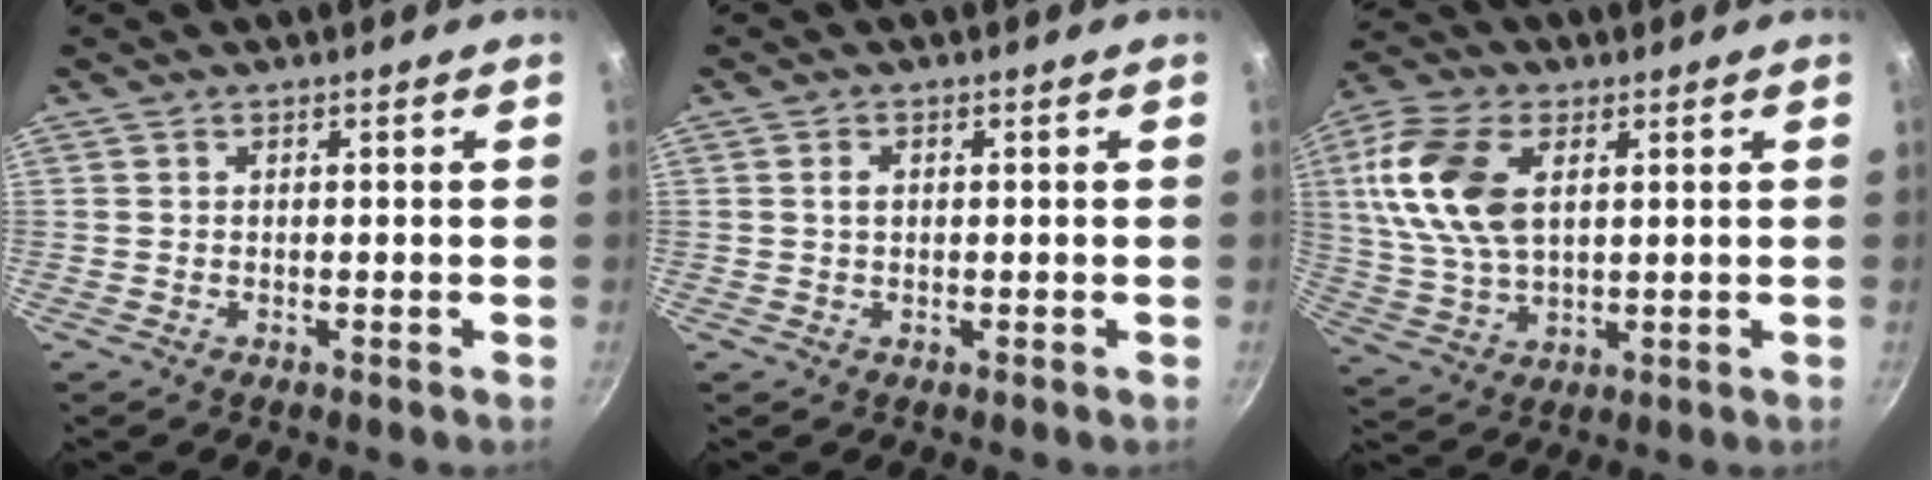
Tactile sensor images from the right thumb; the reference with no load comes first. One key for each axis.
{"total": 1.7, "fx": 0.3, "fy": 1.2, "fz": 1.2, "tx": -0.017, "ty": 0.003, "tz": 0.005}
{"total": 14.9, "fx": 3.8, "fy": 8.8, "fz": 11.4, "tx": -0.219, "ty": -0.004, "tz": 0.073}